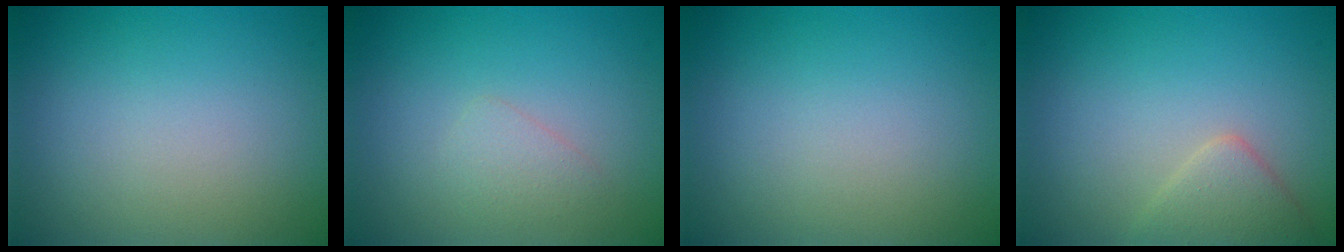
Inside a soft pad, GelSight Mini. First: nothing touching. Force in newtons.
{"total": 1.3, "press": 1.3, "slide": 0.0}
{"total": 0.0}
{"total": 2.2, "press": 2.2, "slide": 0.1}